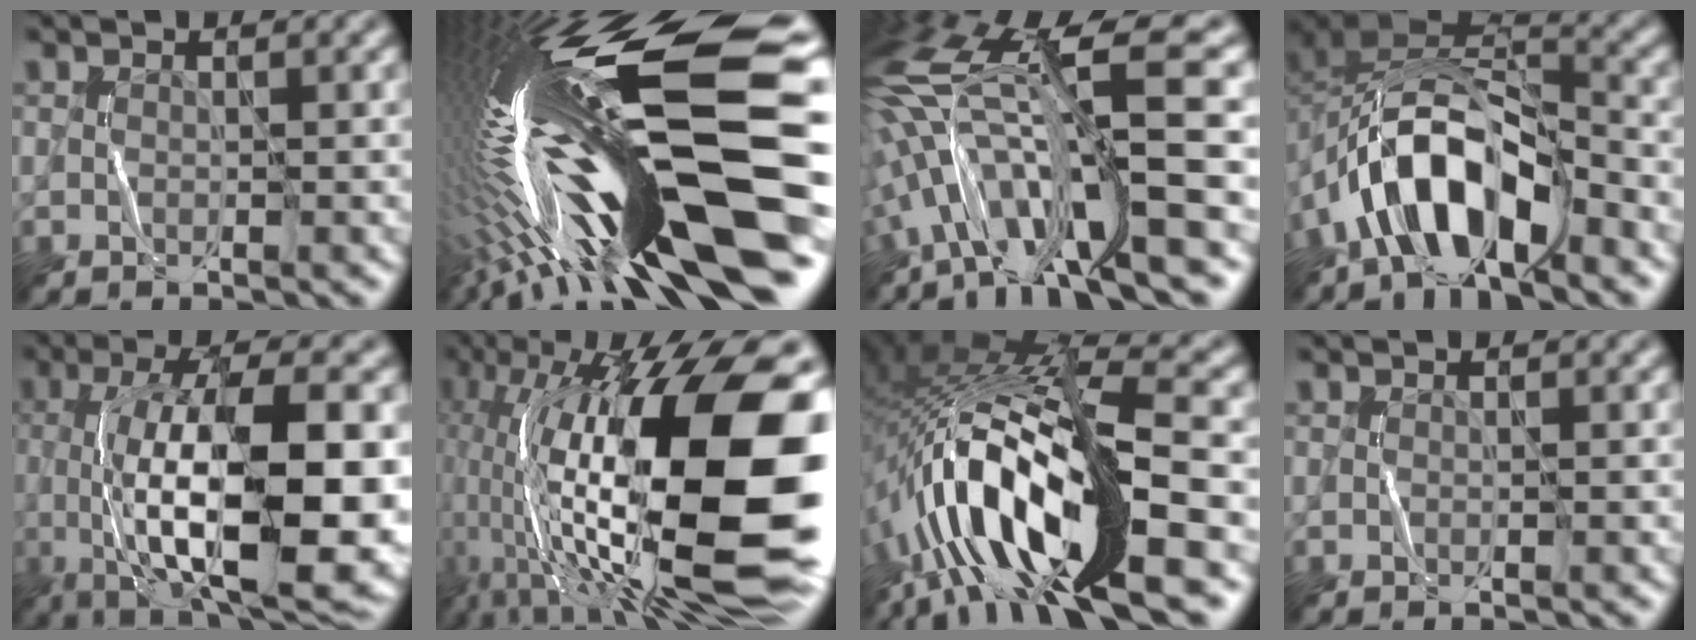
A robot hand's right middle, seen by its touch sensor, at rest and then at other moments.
{"total": 19.6, "force": [-2.7, 4.5, 18.9], "torque": [-0.338, -0.007, -0.056]}
{"total": 13.4, "force": [-1.1, 2.8, 13.1], "torque": [-0.249, 0.028, -0.004]}
{"total": 9.1, "force": [-4.8, 4.1, 6.6], "torque": [-0.114, 0.011, -0.092]}
{"total": 16.0, "force": [-2.8, 6.0, 14.6], "torque": [-0.230, 0.003, -0.043]}
{"total": 19.7, "force": [2.0, 8.2, 17.8], "torque": [-0.324, 0.017, 0.030]}
{"total": 15.7, "force": [-4.9, 4.8, 14.1], "torque": [-0.274, 0.029, -0.093]}
{"total": 0.0}